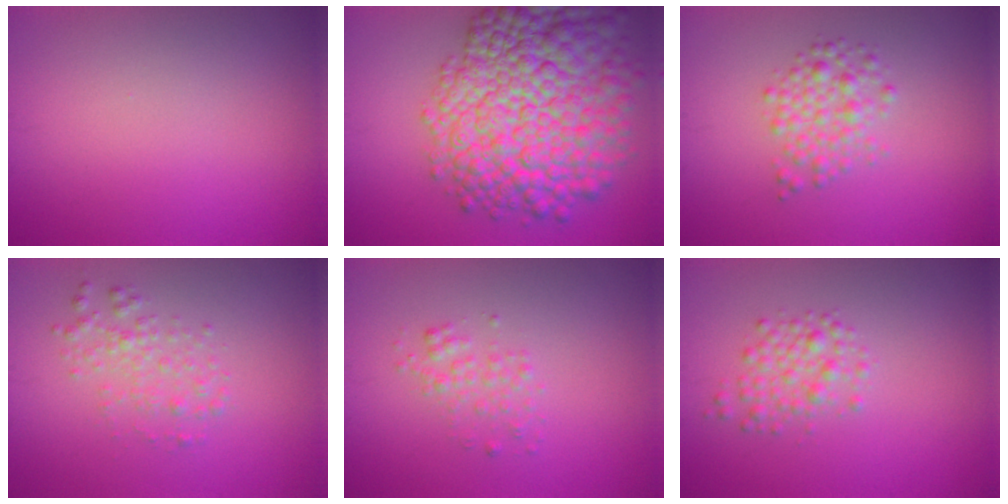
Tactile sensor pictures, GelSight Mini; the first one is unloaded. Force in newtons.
{"total": 14.1, "press": 14.1, "slide": 0.4}
{"total": 2.8, "press": 2.8, "slide": 0.1}
{"total": 2.0, "press": 2.0, "slide": 0.1}
{"total": 1.5, "press": 1.5, "slide": 0.0}
{"total": 2.3, "press": 2.3, "slide": 0.1}